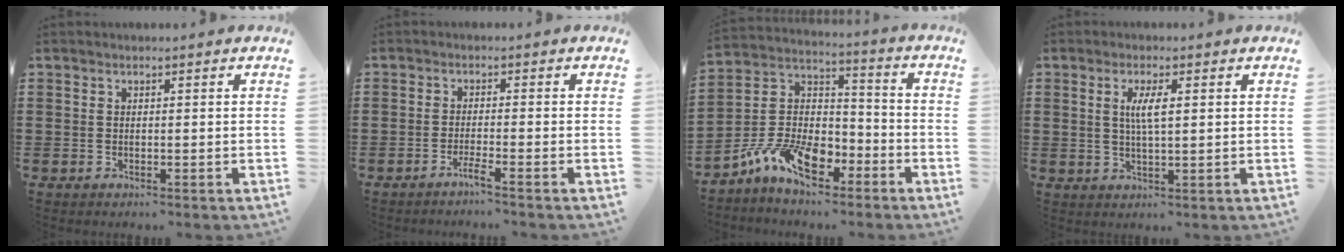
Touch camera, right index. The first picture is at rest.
{"total": 2.1, "force": [-1.7, -0.3, 1.3], "torque": [-0.022, 0.000, -0.031]}
{"total": 9.9, "force": [-6.2, 5.3, 5.7], "torque": [-0.141, 0.011, -0.124]}
{"total": 3.7, "force": [0.8, 0.7, 3.6], "torque": [-0.072, 0.003, 0.011]}